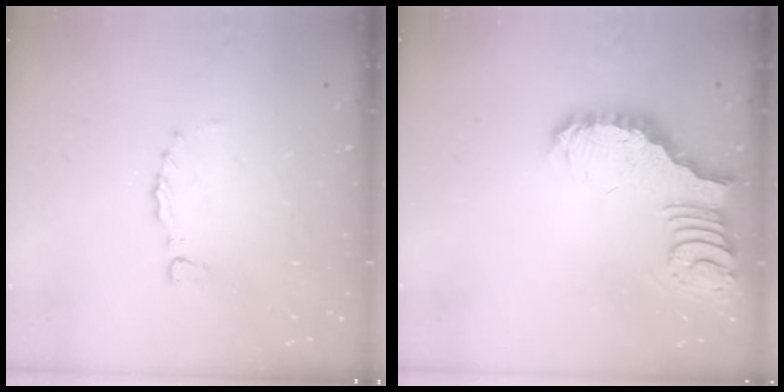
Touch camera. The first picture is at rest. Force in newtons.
{"total": 3.5, "press": 3.4, "slide": 0.6}